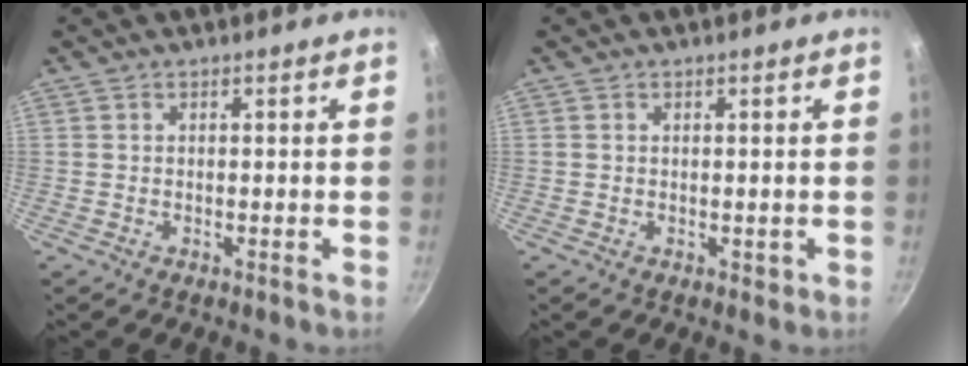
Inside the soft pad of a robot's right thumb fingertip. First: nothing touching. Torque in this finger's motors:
{"motor_torque": [-0.28, 0.01, -0.10, 0.03, -0.01]}